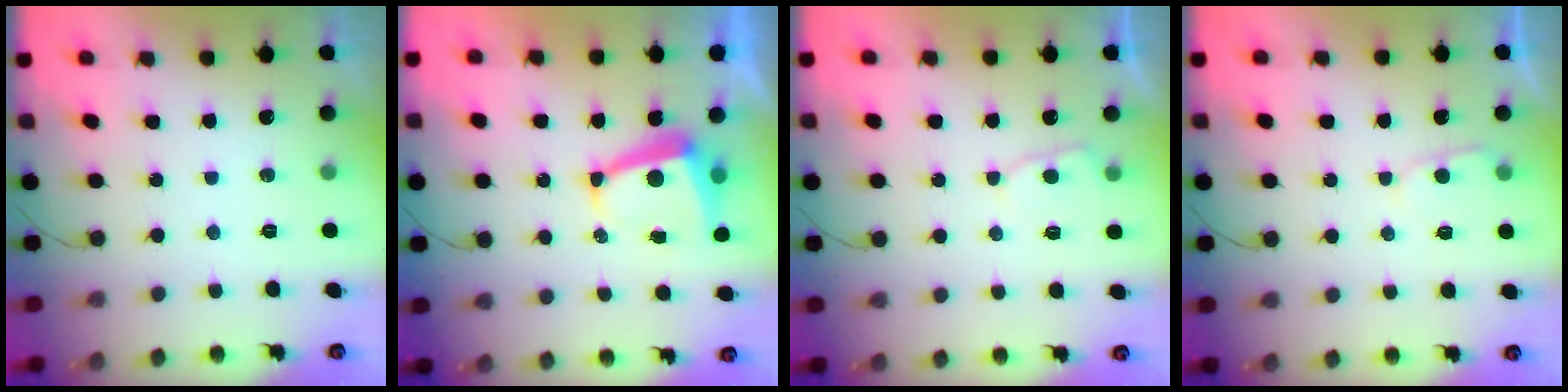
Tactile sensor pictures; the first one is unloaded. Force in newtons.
{"total": 7.5, "press": 7.4, "slide": 1.1}
{"total": 3.4, "press": 3.4, "slide": 0.4}
{"total": 2.9, "press": 2.8, "slide": 0.3}